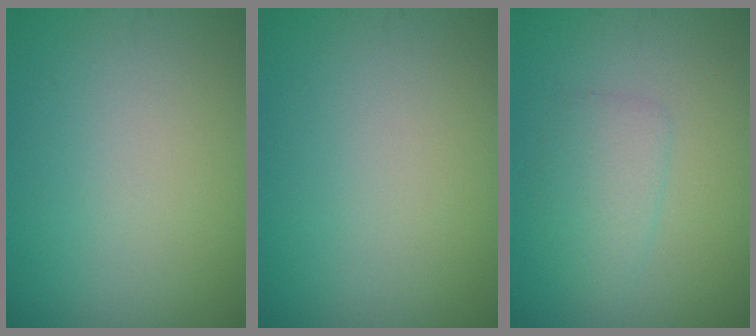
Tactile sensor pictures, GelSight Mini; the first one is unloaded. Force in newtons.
{"total": 0.0}
{"total": 2.3, "press": 2.3, "slide": 0.1}